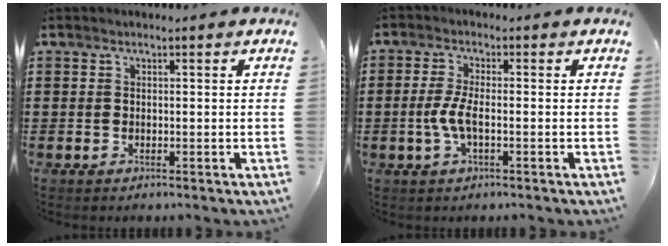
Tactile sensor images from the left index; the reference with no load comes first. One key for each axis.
{"total": 4.2, "fx": -0.9, "fy": 1.1, "fz": 4.0, "tx": -0.098, "ty": -0.008, "tz": -0.024}